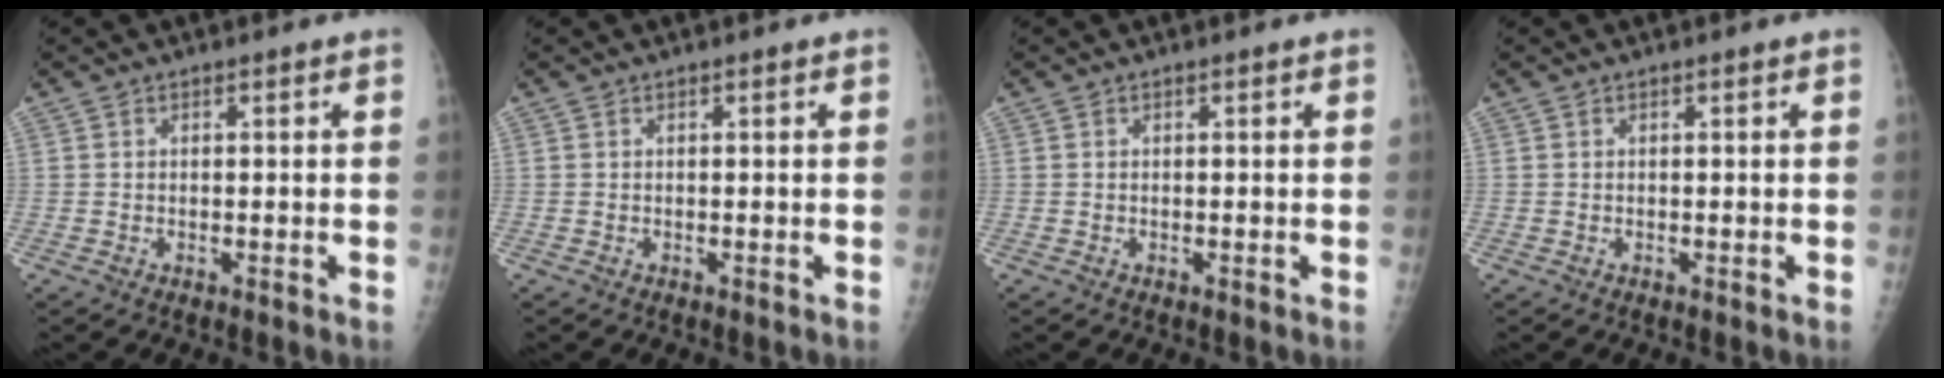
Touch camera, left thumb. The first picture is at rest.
{"total": 0.0}
{"total": 0.0}
{"total": 0.0}